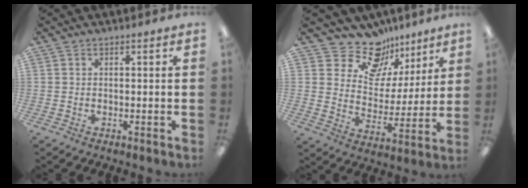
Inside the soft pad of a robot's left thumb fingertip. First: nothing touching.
{"total": 13.6, "force": [10.6, 7.9, 3.4], "torque": [-0.067, -0.080, 0.197]}